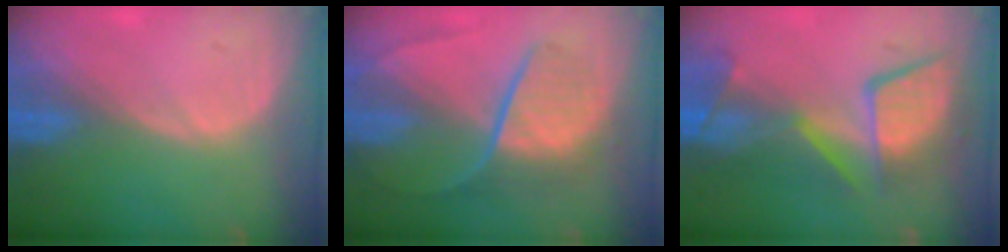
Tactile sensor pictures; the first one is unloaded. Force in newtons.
{"total": 9.0, "press": 7.4, "slide": 5.1}
{"total": 10.2, "press": 9.8, "slide": 2.9}